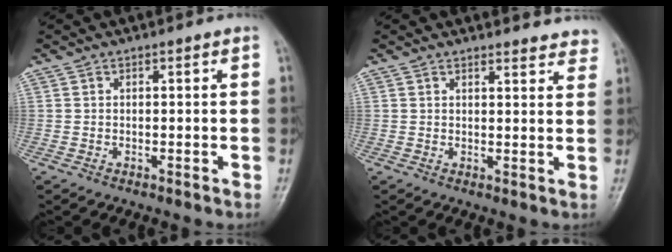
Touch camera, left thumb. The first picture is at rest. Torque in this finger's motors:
{"motor_torque": [-0.79, 0.10, -0.39, -0.23, -0.06]}